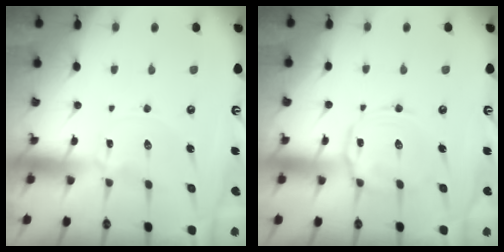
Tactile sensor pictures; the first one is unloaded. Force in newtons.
{"total": 6.1, "press": 6.1, "slide": 0.5}